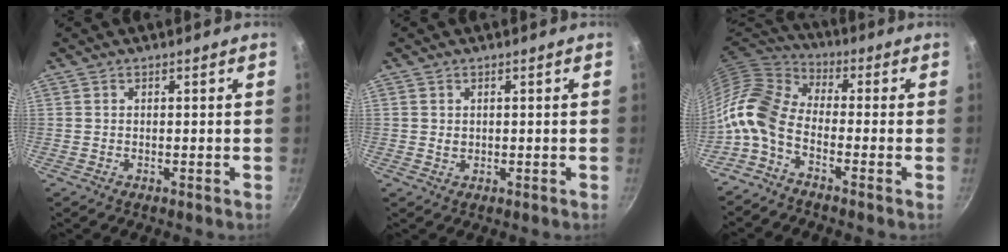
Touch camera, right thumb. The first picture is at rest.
{"total": 1.1, "force": [0.3, 1.0, 0.4], "torque": [-0.006, 0.000, 0.006]}
{"total": 11.7, "force": [-3.9, 6.7, 8.8], "torque": [-0.174, 0.048, -0.105]}